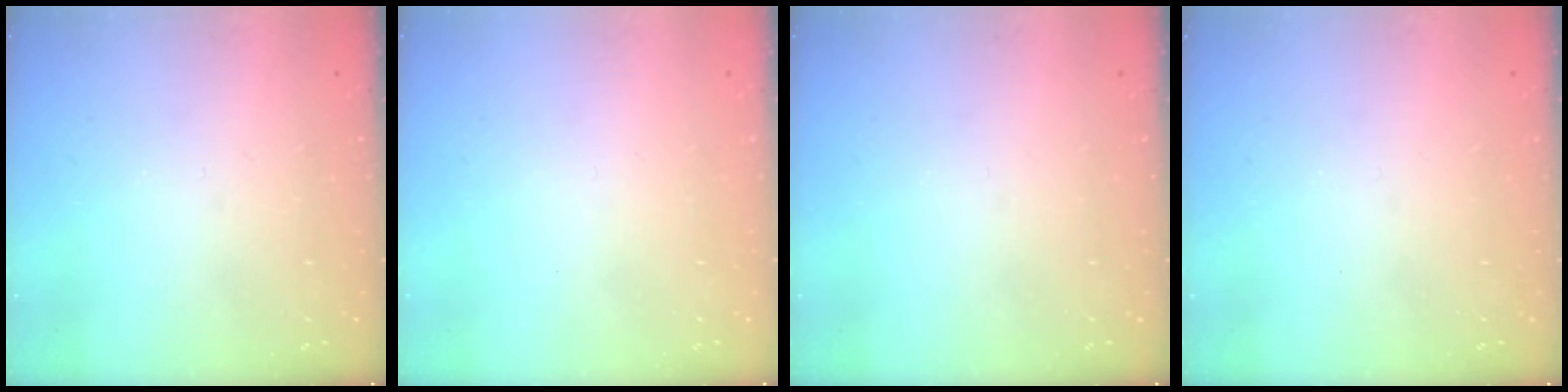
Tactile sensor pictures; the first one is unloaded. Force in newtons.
{"total": 1.8, "press": 1.8, "slide": 0.2}
{"total": 0.0}
{"total": 0.0}